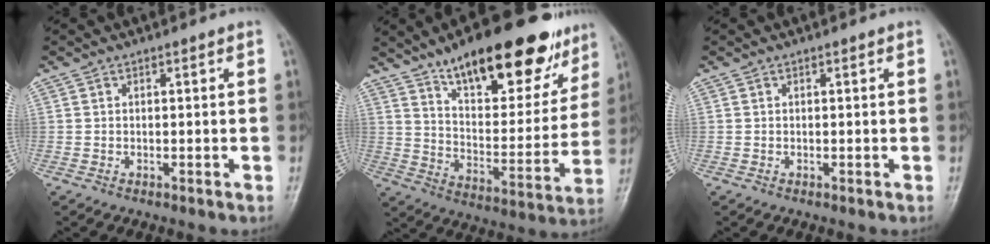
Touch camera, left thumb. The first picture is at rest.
{"total": 25.2, "force": [16.5, 9.4, 16.5], "torque": [-0.191, -0.056, 0.255]}
{"total": 0.0}